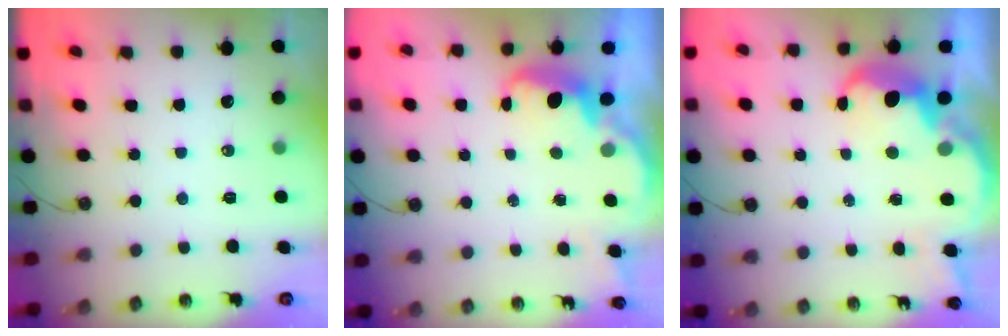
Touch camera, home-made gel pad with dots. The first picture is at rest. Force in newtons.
{"total": 2.7, "press": 2.7, "slide": 0.7}
{"total": 6.9, "press": 6.9, "slide": 0.6}